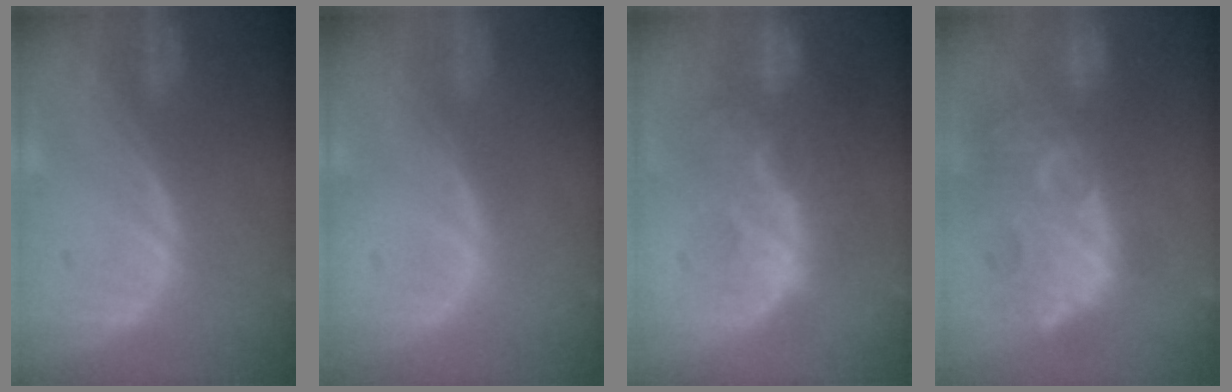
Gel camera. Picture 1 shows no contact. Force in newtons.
{"total": 0.0}
{"total": 10.9, "press": 9.4, "slide": 5.4}
{"total": 12.2, "press": 11.8, "slide": 3.1}